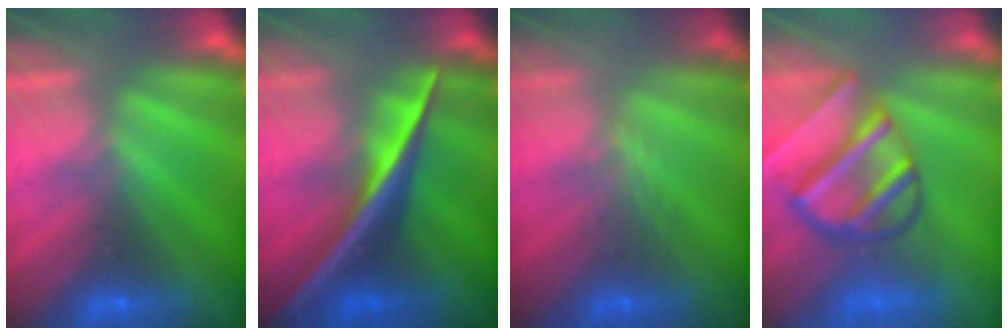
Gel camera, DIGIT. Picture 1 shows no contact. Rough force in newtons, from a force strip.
{"total": 2.5}
{"total": 2.9}
{"total": 6.9}